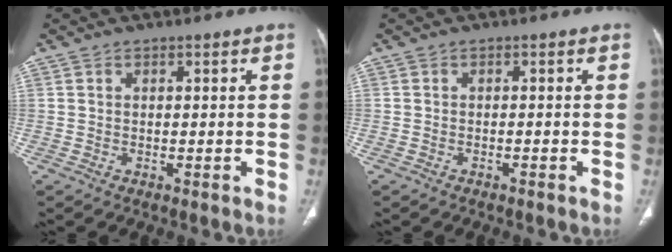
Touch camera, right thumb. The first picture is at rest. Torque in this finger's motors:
{"motor_torque": [-0.50, 0.00, -0.06, 0.70, 0.04]}